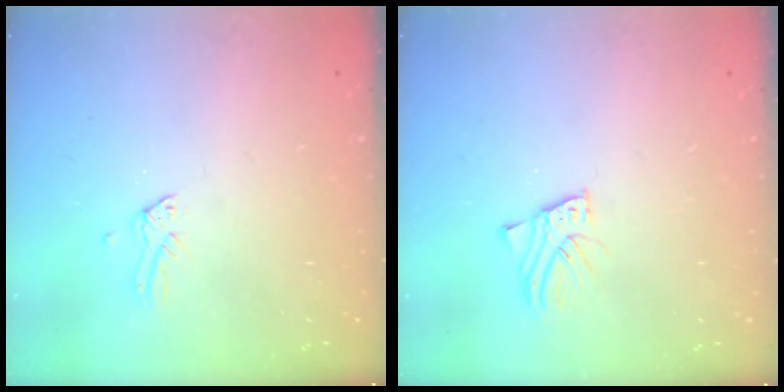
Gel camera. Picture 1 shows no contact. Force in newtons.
{"total": 2.5, "press": 2.5, "slide": 0.2}